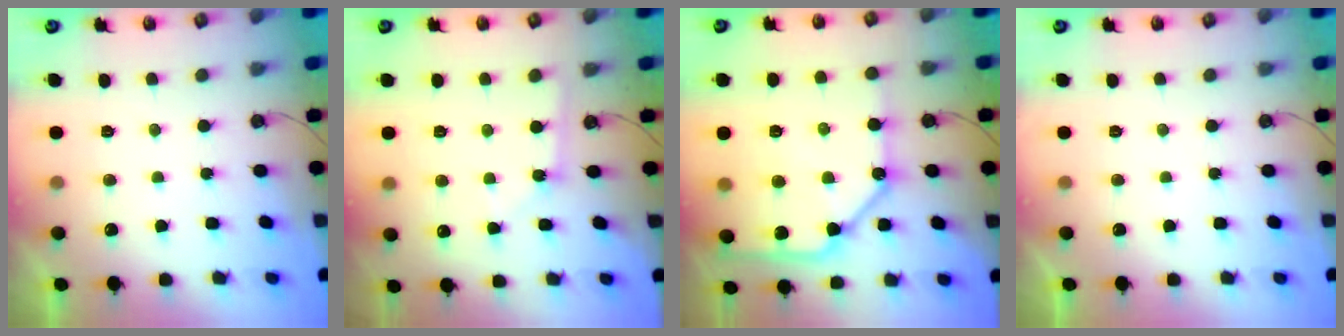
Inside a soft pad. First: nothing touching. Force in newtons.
{"total": 2.7, "press": 2.7, "slide": 0.4}
{"total": 19.6, "press": 19.6, "slide": 1.4}
{"total": 0.0}